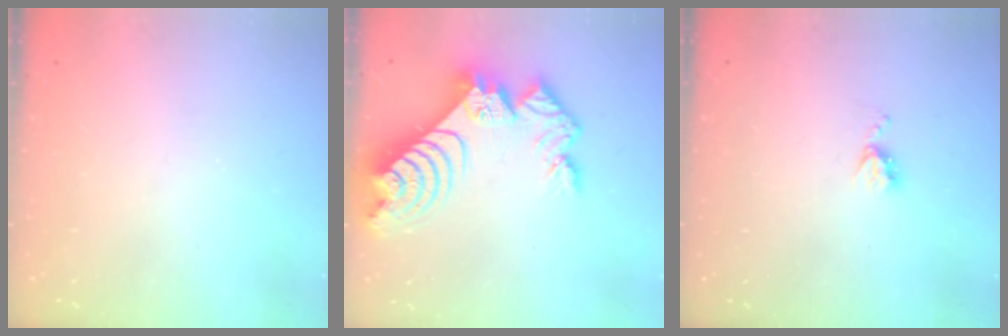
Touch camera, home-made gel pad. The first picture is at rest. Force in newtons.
{"total": 15.0, "press": 15.0, "slide": 1.4}
{"total": 5.2, "press": 5.2, "slide": 0.5}